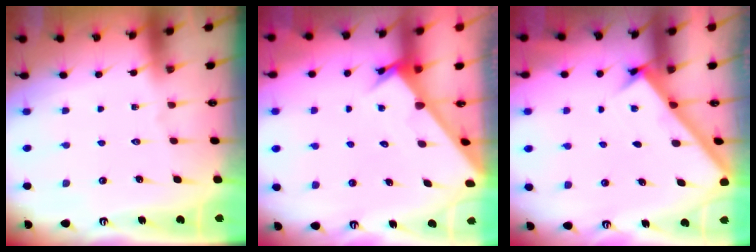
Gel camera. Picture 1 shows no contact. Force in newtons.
{"total": 2.9, "press": 2.9, "slide": 0.1}
{"total": 2.4, "press": 2.4, "slide": 0.3}